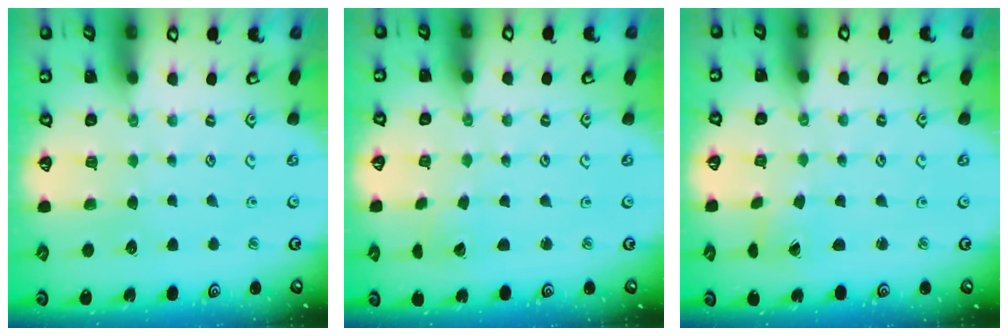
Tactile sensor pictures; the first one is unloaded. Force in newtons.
{"total": 1.3, "press": 1.3, "slide": 0.0}
{"total": 0.0}